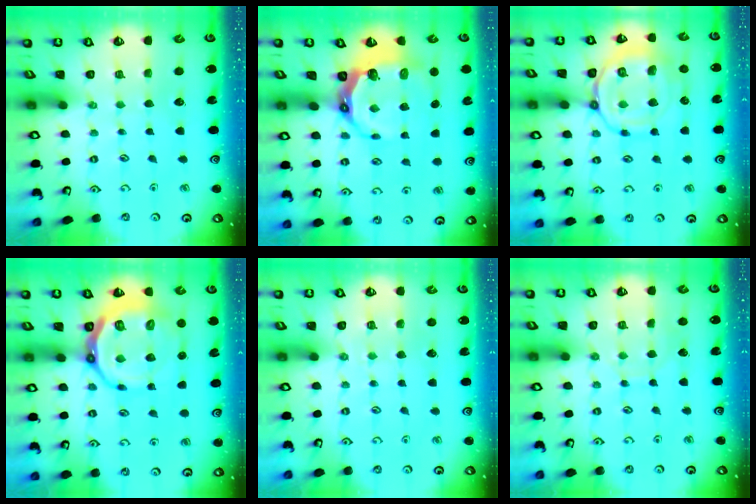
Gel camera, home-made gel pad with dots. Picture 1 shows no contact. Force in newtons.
{"total": 8.2, "press": 7.2, "slide": 3.8}
{"total": 16.1, "press": 16.1, "slide": 1.5}
{"total": 16.4, "press": 15.9, "slide": 3.8}
{"total": 2.8, "press": 2.8, "slide": 0.3}
{"total": 5.4, "press": 5.4, "slide": 0.3}